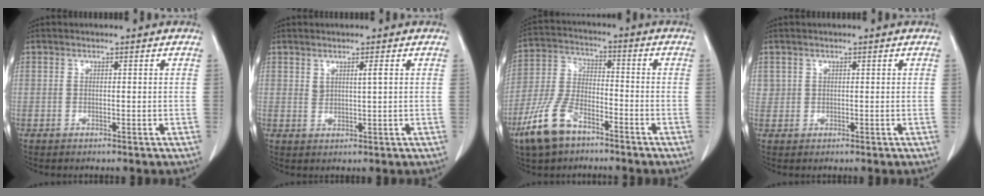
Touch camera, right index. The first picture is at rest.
{"total": 1.9, "force": [0.9, 0.2, 1.6], "torque": [-0.032, -0.004, 0.018]}
{"total": 10.9, "force": [-6.8, 5.1, 6.7], "torque": [-0.157, -0.002, -0.137]}
{"total": 1.2, "force": [0.6, 1.1, 0.1], "torque": [0.014, 0.003, 0.006]}